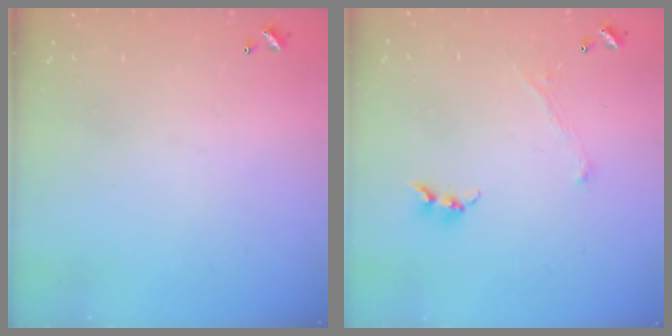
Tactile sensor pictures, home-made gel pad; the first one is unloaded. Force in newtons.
{"total": 1.3, "press": 1.2, "slide": 0.5}